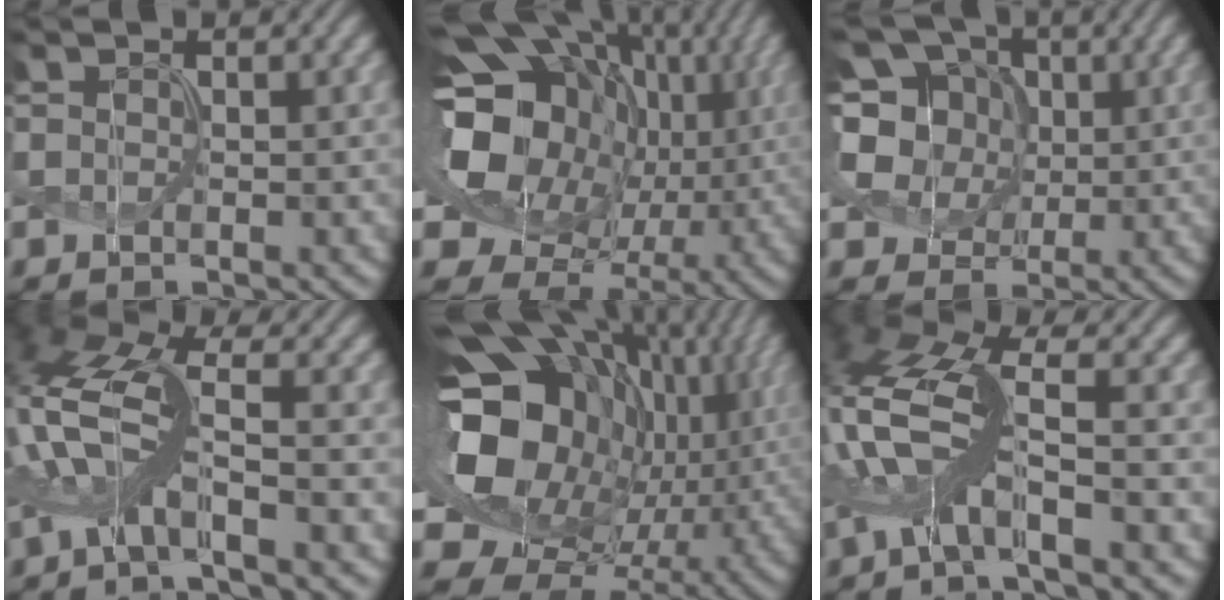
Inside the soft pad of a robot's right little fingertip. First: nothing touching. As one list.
[{"total": 17.5, "force": [3.3, 13.2, 11.0], "torque": [-0.194, 0.012, 0.056]}, {"total": 8.6, "force": [1.6, 7.0, 4.7], "torque": [-0.122, 0.029, 0.012]}, {"total": 6.6, "force": [-0.9, 2.3, 6.2], "torque": [-0.145, 0.011, -0.032]}, {"total": 19.6, "force": [2.7, 13.8, 13.6], "torque": [-0.239, -0.016, 0.076]}, {"total": 7.5, "force": [-1.2, 2.6, 6.9], "torque": [-0.164, 0.013, -0.042]}]